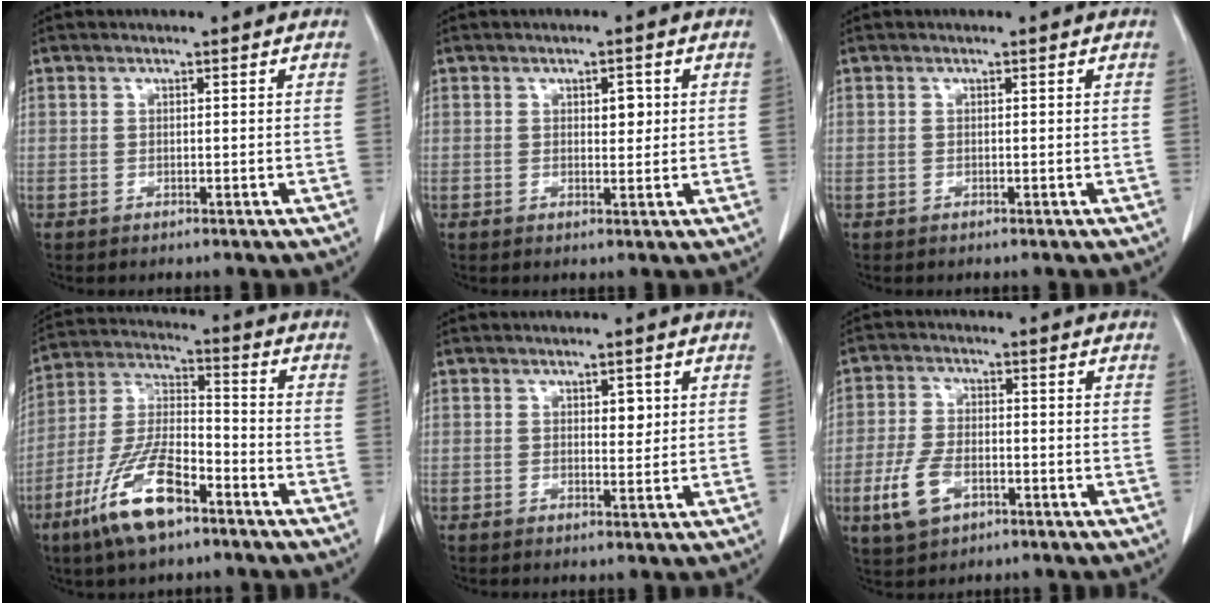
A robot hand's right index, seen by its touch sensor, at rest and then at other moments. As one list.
[{"total": 2.3, "force": [0.6, 1.1, 1.9], "torque": [-0.025, 0.000, 0.012]}, {"total": 0.0}, {"total": 13.5, "force": [-7.8, 3.9, 10.2], "torque": [-0.215, -0.009, -0.144]}, {"total": 2.2, "force": [0.7, 1.1, 1.8], "torque": [-0.022, -0.002, 0.013]}, {"total": 7.0, "force": [-2.9, 3.9, 5.1], "torque": [-0.117, -0.001, -0.051]}]